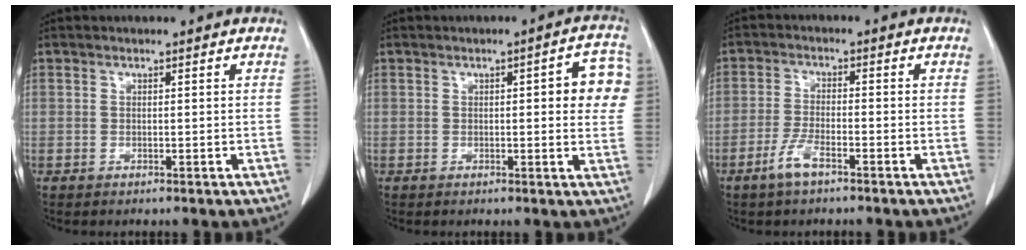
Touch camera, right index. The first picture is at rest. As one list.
[{"total": 6.5, "force": [1.0, 1.8, 6.2], "torque": [-0.064, 0.011, 0.005]}, {"total": 4.1, "force": [-2.7, 0.8, 3.0], "torque": [-0.065, -0.003, -0.052]}]